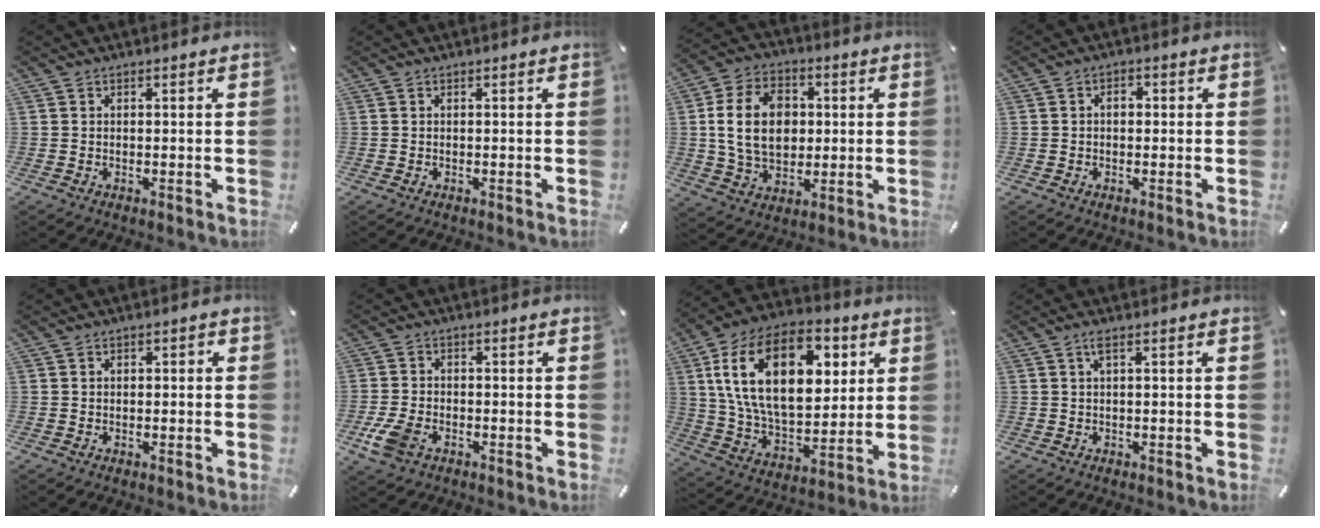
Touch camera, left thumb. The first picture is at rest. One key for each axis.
{"total": 0.0}
{"total": 14.9, "fx": 1.4, "fy": 11.2, "fz": 9.6, "tx": -0.198, "ty": 0.016, "tz": 0.025}
{"total": 2.1, "fx": 0.0, "fy": 1.5, "fz": 1.5, "tx": -0.021, "ty": 0.005, "tz": -0.004}
{"total": 0.8, "fx": -0.1, "fy": 0.7, "fz": 0.4, "tx": -0.008, "ty": 0.006, "tz": -0.005}
{"total": 6.1, "fx": -2.7, "fy": 3.9, "fz": 4.0, "tx": -0.099, "ty": 0.004, "tz": -0.053}
{"total": 25.0, "fx": 8.3, "fy": 15.4, "fz": 17.8, "tx": -0.340, "ty": -0.019, "tz": 0.136}
{"total": 1.7, "fx": 0.6, "fy": 0.2, "fz": 1.6, "tx": -0.034, "ty": 0.001, "tz": 0.009}